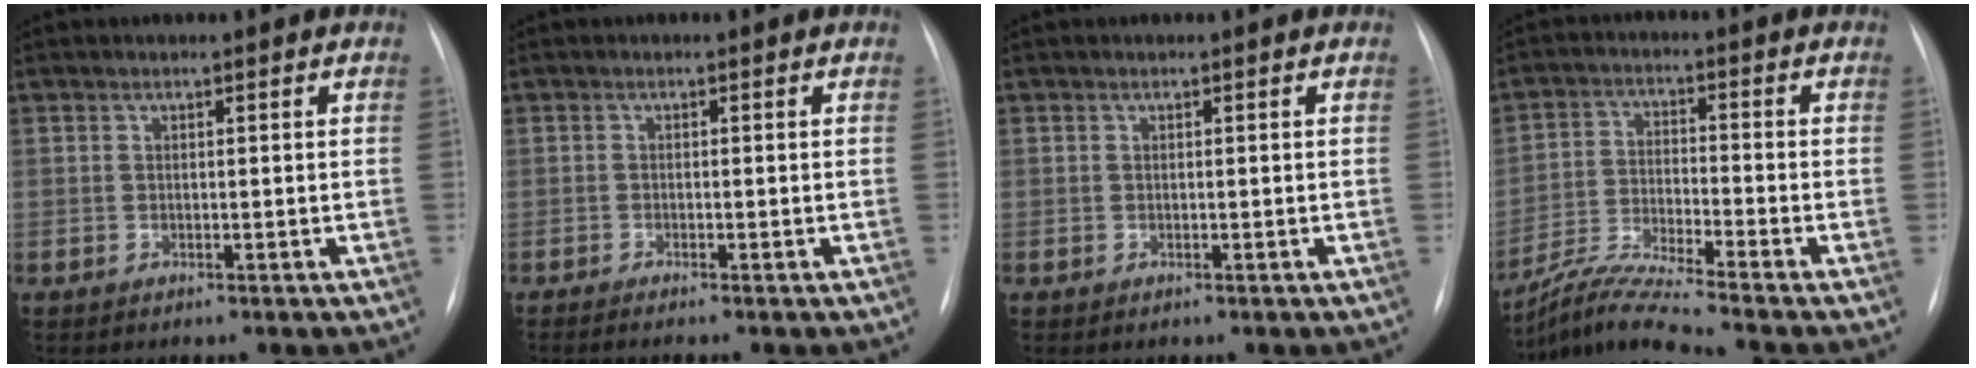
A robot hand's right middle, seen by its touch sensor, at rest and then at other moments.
{"total": 1.6, "force": [-1.3, -0.3, 0.9], "torque": [-0.018, -0.003, -0.019]}
{"total": 0.0}
{"total": 9.1, "force": [-8.2, -2.3, 3.3], "torque": [-0.079, -0.025, -0.156]}